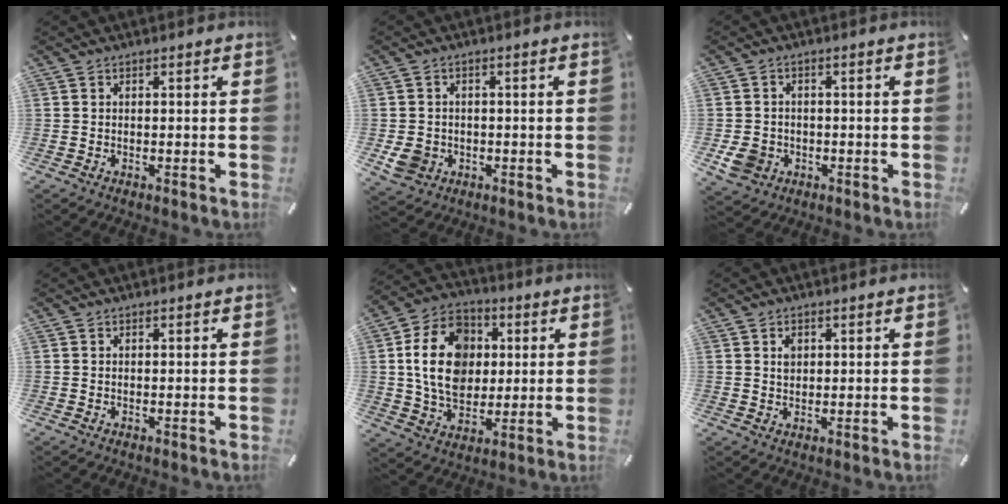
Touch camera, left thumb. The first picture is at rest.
{"total": 5.2, "force": [-1.1, 4.7, 1.9], "torque": [-0.045, 0.002, -0.021]}
{"total": 5.6, "force": [-1.7, 5.0, 2.0], "torque": [-0.046, 0.005, -0.032]}
{"total": 0.0}
{"total": 16.1, "force": [1.6, 12.6, 9.9], "torque": [-0.201, 0.017, 0.027]}
{"total": 2.0, "force": [0.7, 1.6, 0.8], "torque": [-0.003, -0.003, 0.008]}